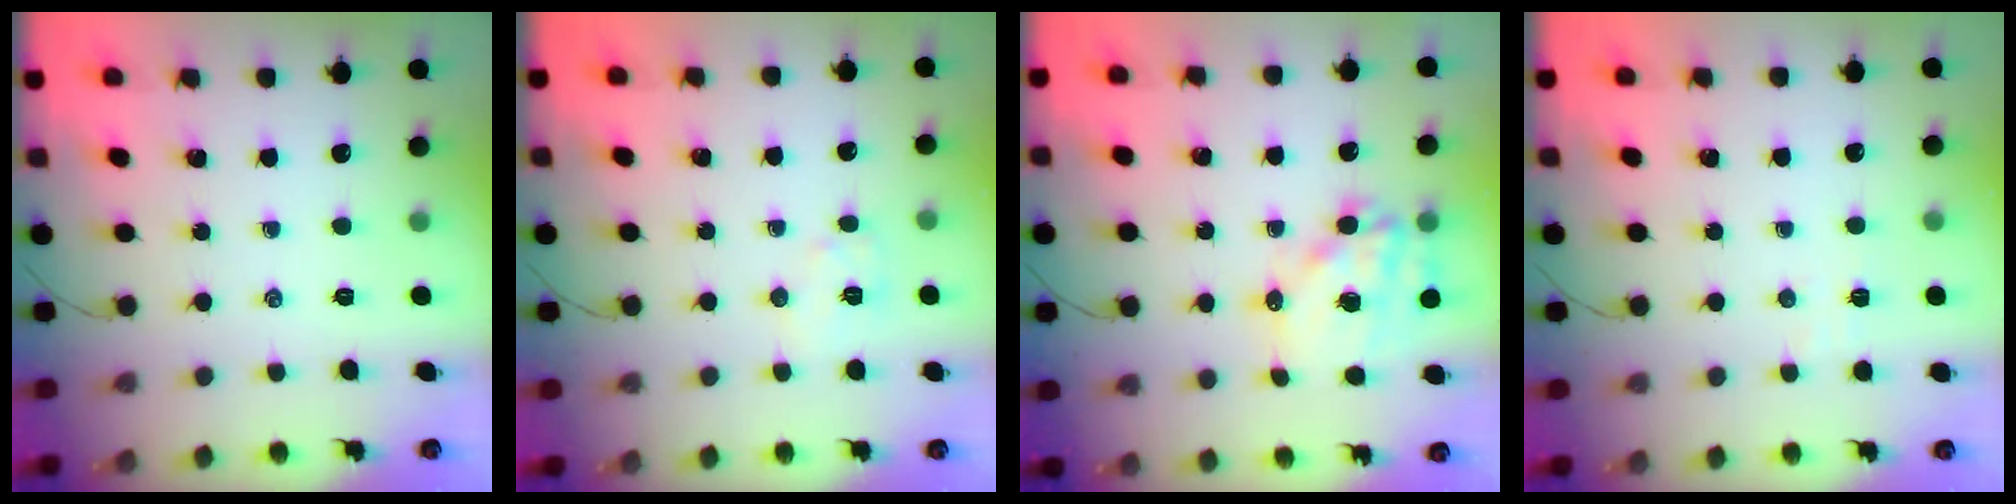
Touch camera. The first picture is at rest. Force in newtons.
{"total": 6.0, "press": 5.9, "slide": 0.9}
{"total": 14.5, "press": 14.2, "slide": 3.2}
{"total": 2.9, "press": 2.8, "slide": 0.6}